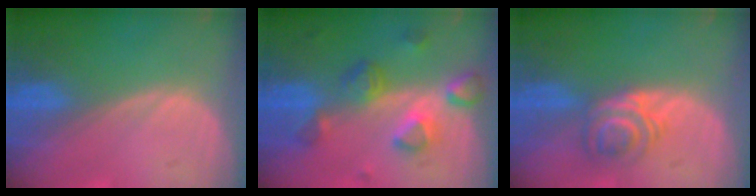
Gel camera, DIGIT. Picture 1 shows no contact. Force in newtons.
{"total": 7.8, "press": 6.9, "slide": 3.7}
{"total": 5.9, "press": 4.8, "slide": 3.4}